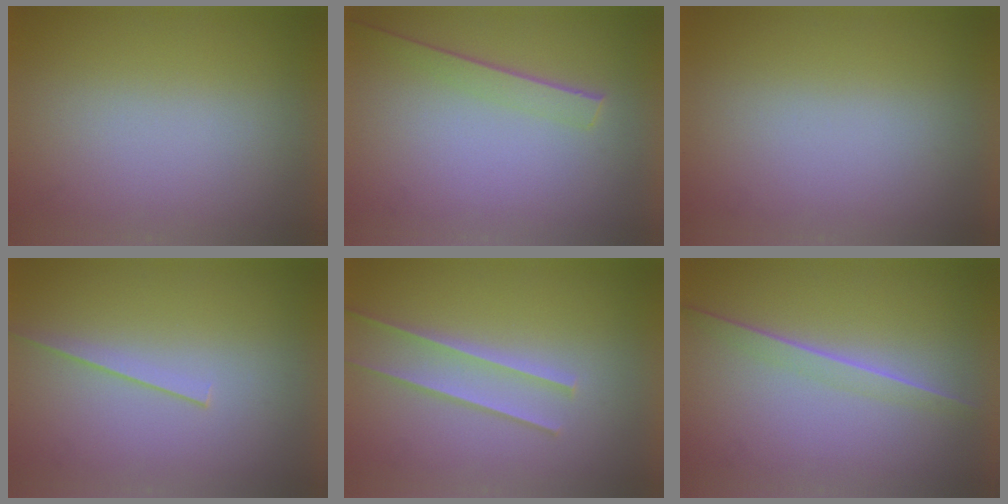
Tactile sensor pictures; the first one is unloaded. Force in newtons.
{"total": 1.6}
{"total": 0.0}
{"total": 1.1}
{"total": 1.5}
{"total": 1.3}